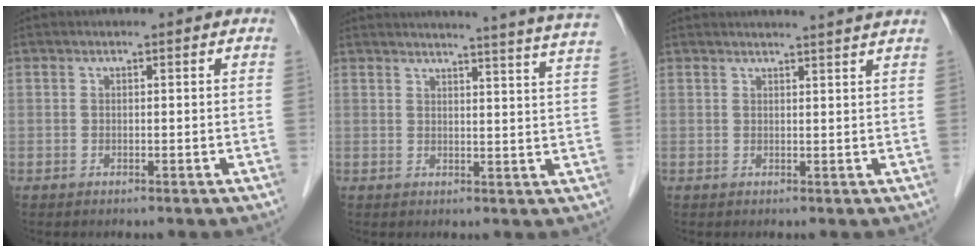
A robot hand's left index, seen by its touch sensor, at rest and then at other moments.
{"total": 16.8, "force": [16.0, -1.8, 4.9], "torque": [-0.073, -0.084, 0.172]}
{"total": 6.9, "force": [6.6, -1.1, 1.9], "torque": [-0.019, 0.001, 0.063]}